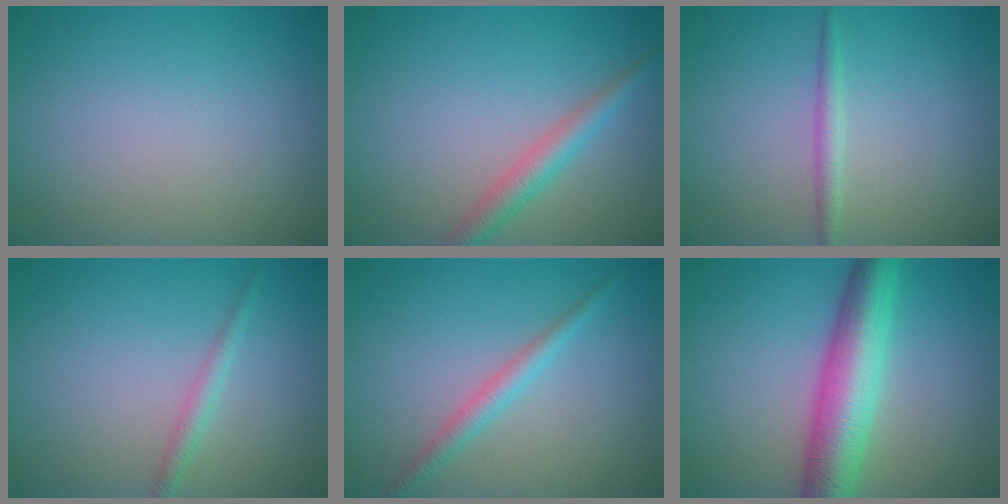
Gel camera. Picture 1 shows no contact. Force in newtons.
{"total": 2.7, "press": 2.7, "slide": 0.1}
{"total": 1.5, "press": 1.5, "slide": 0.1}
{"total": 1.4, "press": 1.4, "slide": 0.0}
{"total": 2.0, "press": 2.0, "slide": 0.1}
{"total": 7.6, "press": 7.6, "slide": 0.1}